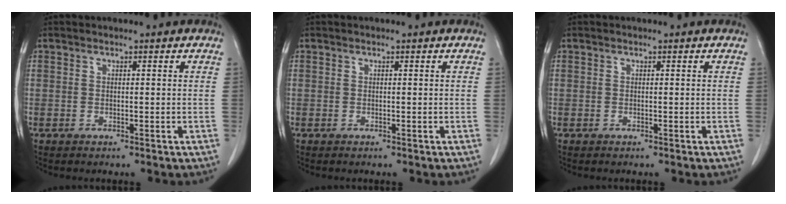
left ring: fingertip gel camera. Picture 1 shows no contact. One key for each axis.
{"total": 0.0}
{"total": 0.0}